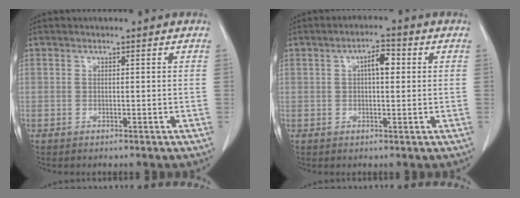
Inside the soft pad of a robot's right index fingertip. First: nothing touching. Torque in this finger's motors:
{"motor_torque": [0.05, 0.05, 0.07, 0.04]}